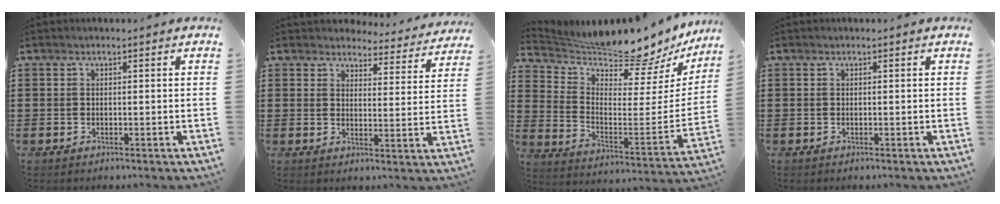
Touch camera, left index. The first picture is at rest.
{"total": 4.4, "force": [4.3, 0.6, 0.4], "torque": [-0.022, -0.027, 0.073]}
{"total": 6.8, "force": [6.7, -0.8, 0.5], "torque": [-0.033, -0.080, 0.104]}
{"total": 0.0}